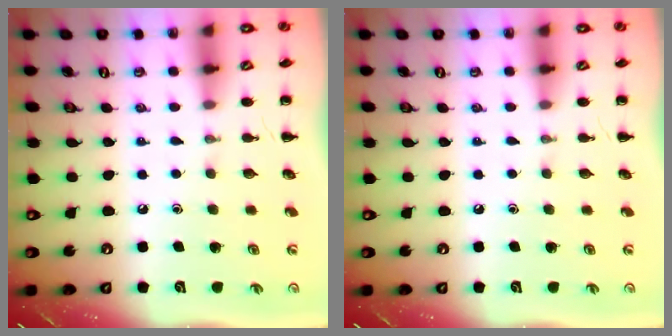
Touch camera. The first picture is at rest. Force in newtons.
{"total": 0.0}